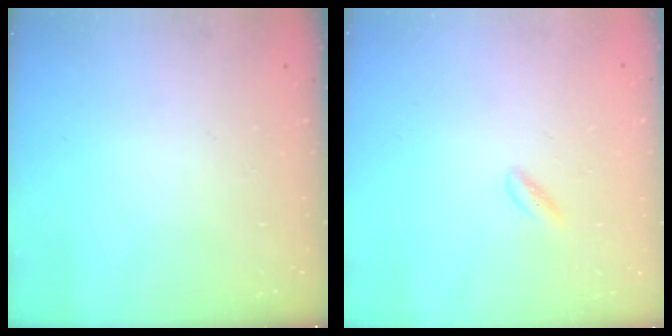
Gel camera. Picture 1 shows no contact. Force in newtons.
{"total": 1.4, "press": 1.1, "slide": 0.8}